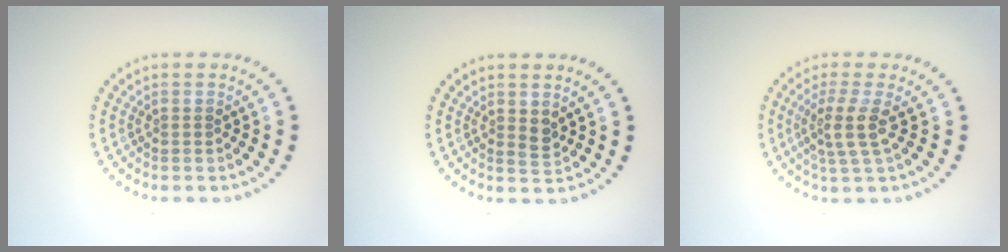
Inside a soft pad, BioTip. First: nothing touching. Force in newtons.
{"total": 1.1, "press": 1.0, "slide": 0.4}
{"total": 2.8, "press": 2.1, "slide": 1.8}